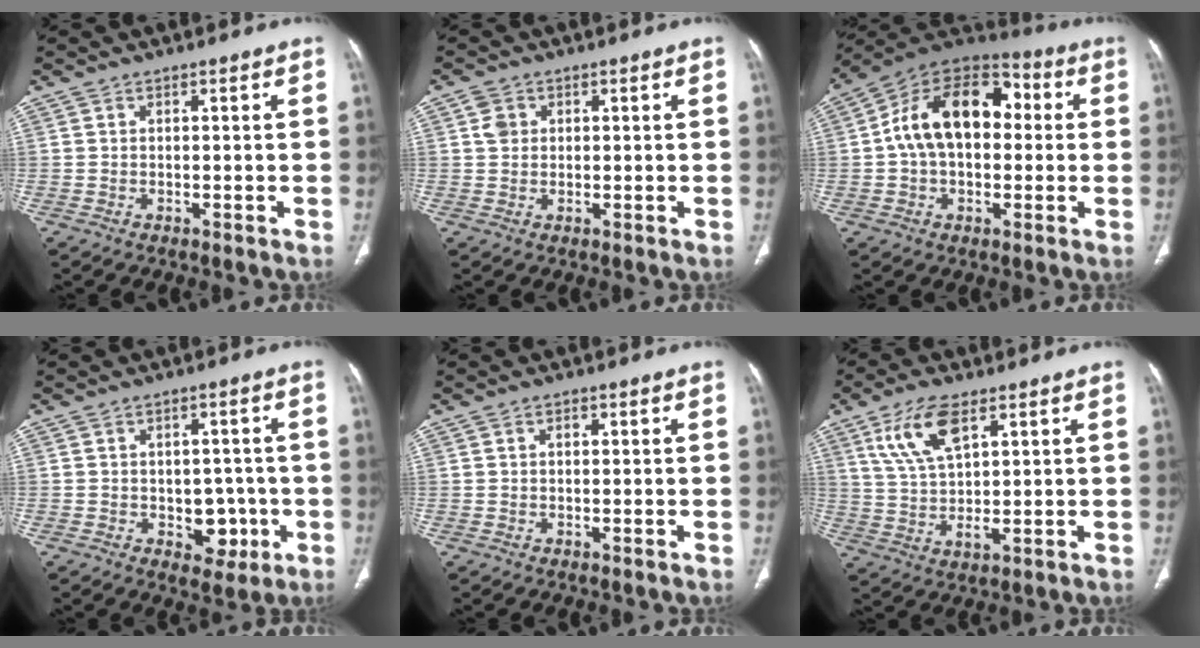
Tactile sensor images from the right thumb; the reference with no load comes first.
{"total": 2.7, "force": [0.9, 2.3, 1.2], "torque": [-0.013, -0.001, 0.017]}
{"total": 18.0, "force": [1.7, 11.7, 13.5], "torque": [-0.197, 0.042, 0.019]}
{"total": 6.3, "force": [-1.6, 4.5, 4.0], "torque": [-0.016, 0.009, -0.013]}
{"total": 0.8, "force": [0.4, 0.5, 0.6], "torque": [-0.007, 0.004, 0.004]}
{"total": 10.0, "force": [4.9, 4.0, 7.8], "torque": [-0.156, -0.017, 0.103]}